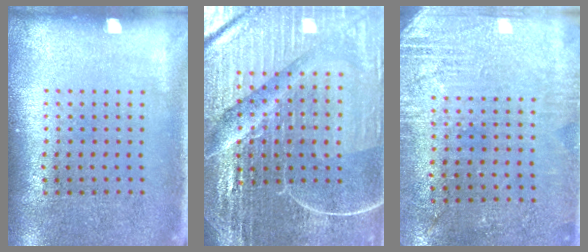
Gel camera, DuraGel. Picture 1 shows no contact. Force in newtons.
{"total": 6.9, "press": 6.1, "slide": 3.3}
{"total": 2.8, "press": 2.5, "slide": 1.2}